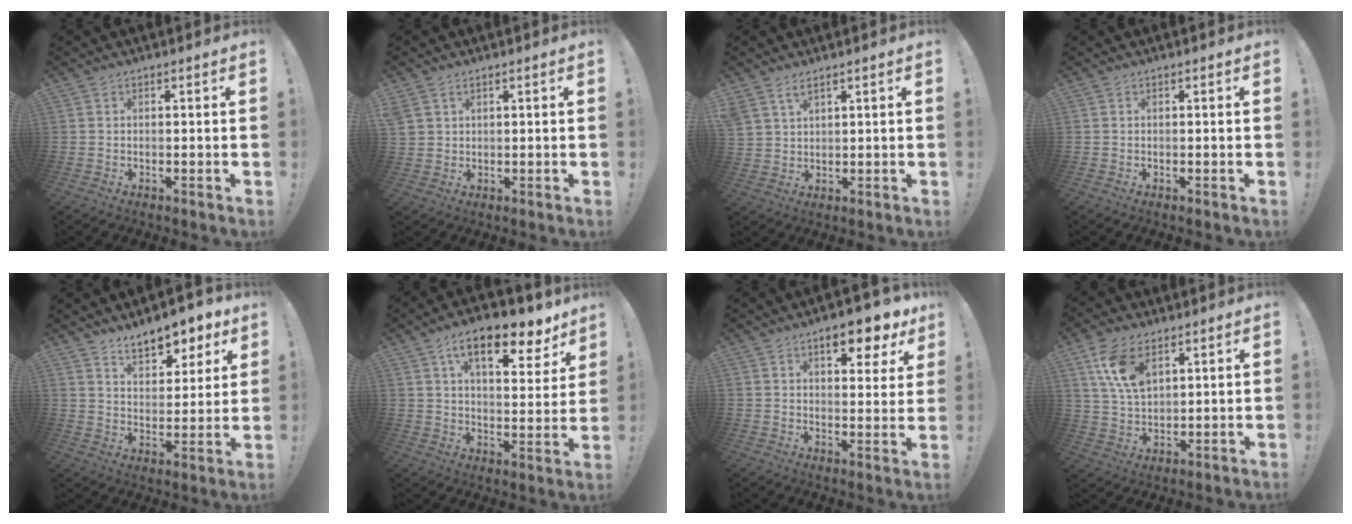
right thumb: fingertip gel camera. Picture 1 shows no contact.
{"total": 3.0, "force": [1.9, 2.2, 1.0], "torque": [-0.018, -0.005, 0.038]}
{"total": 4.3, "force": [3.0, 2.2, 2.0], "torque": [-0.042, -0.012, 0.060]}
{"total": 0.0}
{"total": 10.8, "force": [8.3, 4.9, 4.9], "torque": [-0.067, -0.054, 0.152]}
{"total": 15.6, "force": [9.2, 6.2, 11.0], "torque": [-0.161, -0.052, 0.149]}
{"total": 9.9, "force": [6.2, 3.5, 6.9], "torque": [-0.085, -0.036, 0.102]}
{"total": 11.5, "force": [5.7, 6.4, 7.6], "torque": [-0.156, -0.013, 0.108]}